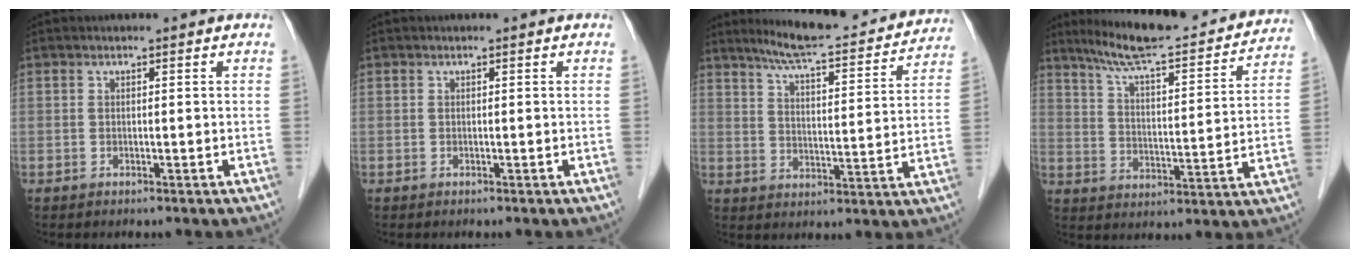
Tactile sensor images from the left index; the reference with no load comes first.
{"total": 0.0}
{"total": 17.8, "force": [16.3, 2.0, 7.0], "torque": [-0.103, -0.010, 0.218]}
{"total": 20.9, "force": [18.7, 2.4, 9.0], "torque": [-0.136, -0.005, 0.258]}